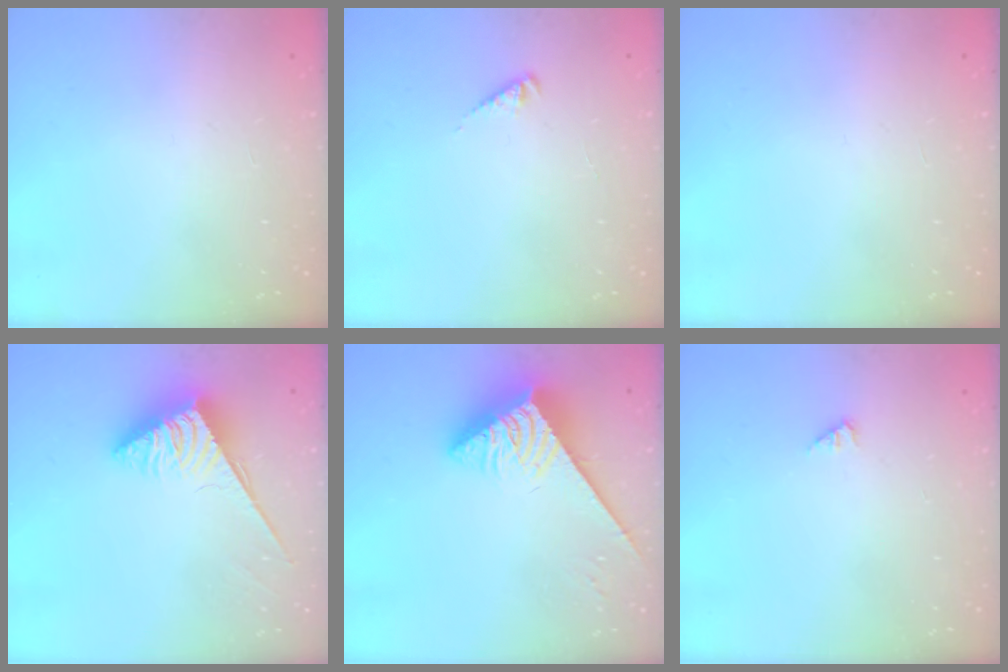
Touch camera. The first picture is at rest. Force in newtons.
{"total": 1.9, "press": 1.8, "slide": 0.4}
{"total": 0.0}
{"total": 3.8, "press": 3.8, "slide": 0.3}
{"total": 4.4, "press": 4.4, "slide": 0.7}
{"total": 0.9, "press": 0.8, "slide": 0.2}